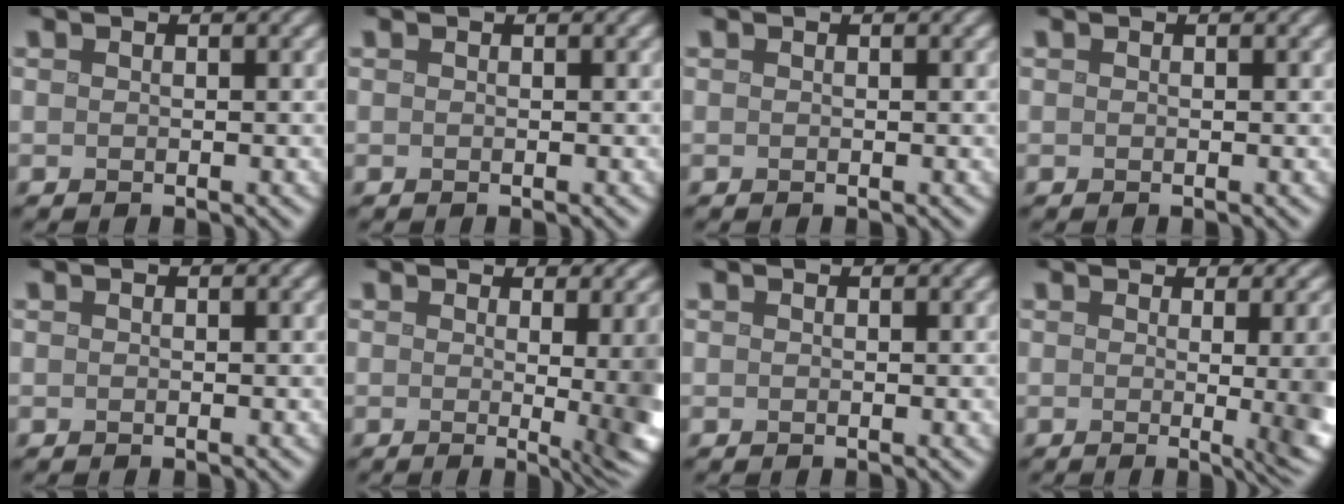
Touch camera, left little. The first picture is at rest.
{"total": 0.0}
{"total": 0.0}
{"total": 0.0}
{"total": 0.0}
{"total": 7.8, "force": [0.1, 2.0, 7.5], "torque": [-0.064, -0.005, 0.004]}
{"total": 0.6, "force": [0.2, 0.1, 0.6], "torque": [-0.003, 0.003, 0.001]}
{"total": 9.8, "force": [-0.1, 3.2, 9.2], "torque": [-0.051, 0.010, -0.006]}